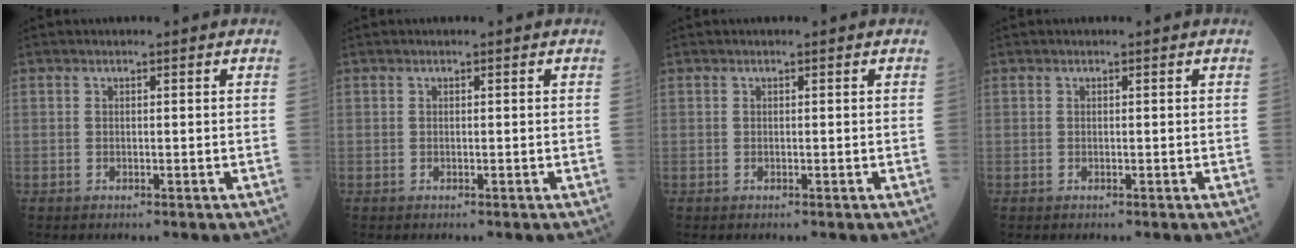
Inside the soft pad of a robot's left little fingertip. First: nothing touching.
{"total": 0.0}
{"total": 0.0}
{"total": 0.0}